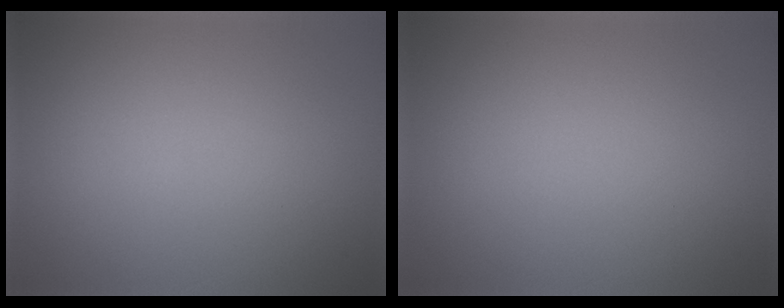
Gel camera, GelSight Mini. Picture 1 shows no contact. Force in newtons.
{"total": 0.0}